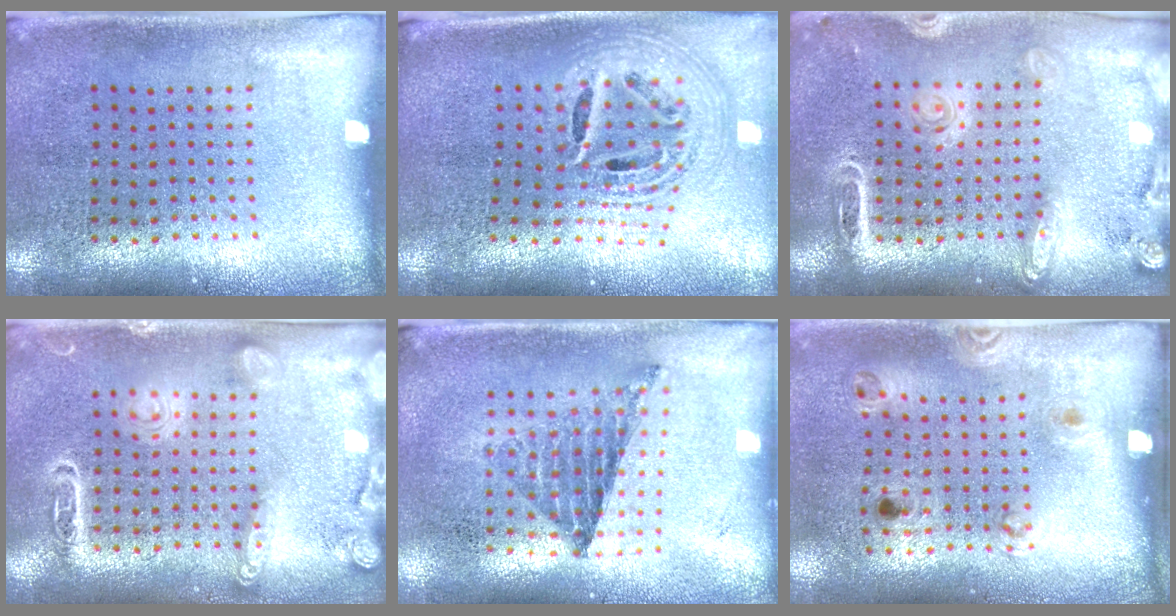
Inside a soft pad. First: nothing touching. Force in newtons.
{"total": 2.7, "press": 1.8, "slide": 1.9}
{"total": 2.0, "press": 1.8, "slide": 1.1}
{"total": 3.3, "press": 3.3, "slide": 0.3}
{"total": 0.9, "press": 0.9, "slide": 0.0}
{"total": 1.2, "press": 0.7, "slide": 1.0}